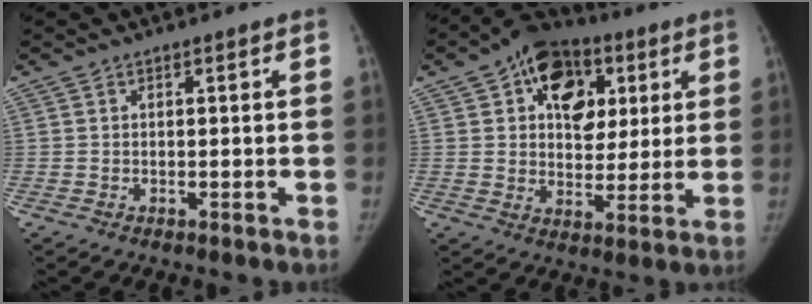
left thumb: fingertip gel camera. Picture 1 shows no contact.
{"total": 15.9, "force": [6.1, 11.0, 9.8], "torque": [-0.091, -0.004, 0.091]}